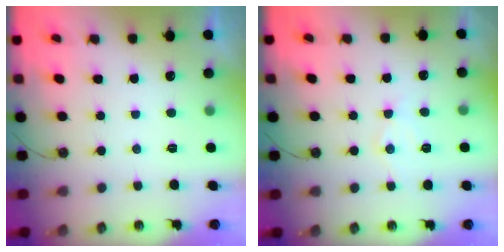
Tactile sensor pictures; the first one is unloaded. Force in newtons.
{"total": 7.3, "press": 7.3, "slide": 0.6}